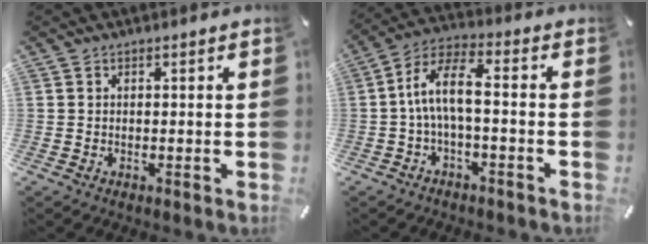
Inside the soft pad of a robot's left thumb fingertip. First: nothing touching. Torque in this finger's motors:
{"motor_torque": [1.24, 1.25, 1.15, -0.16, 0.17]}